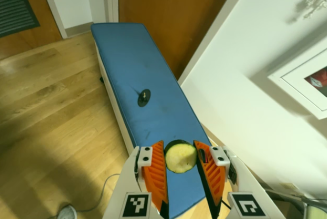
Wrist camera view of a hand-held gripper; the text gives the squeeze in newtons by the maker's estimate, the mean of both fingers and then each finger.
{"total": 7.9, "left": 7.8, "right": 8.1}